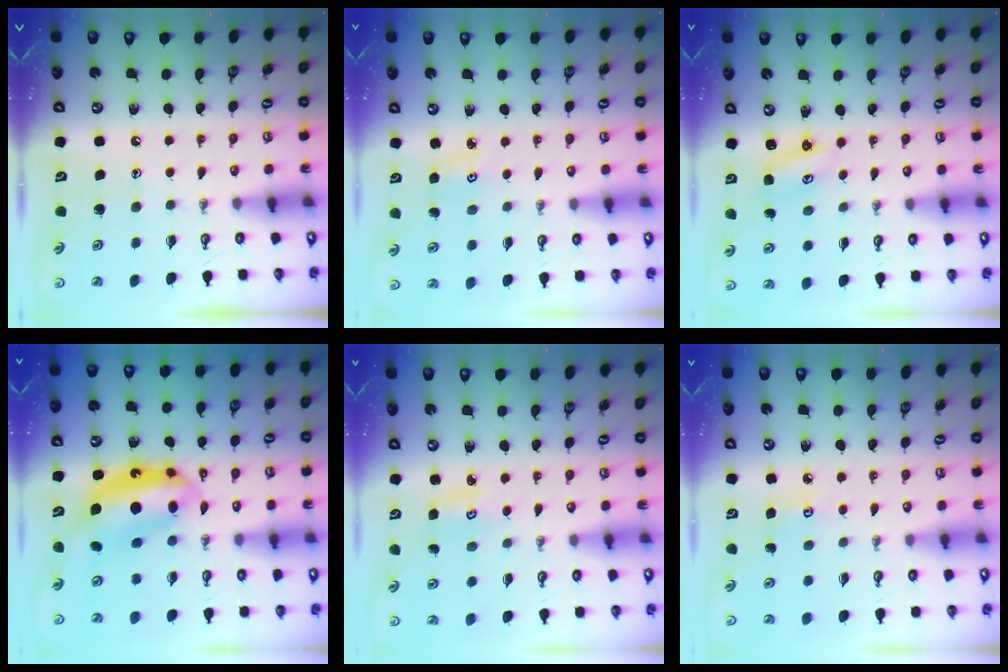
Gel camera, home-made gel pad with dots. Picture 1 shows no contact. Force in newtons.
{"total": 2.7, "press": 2.6, "slide": 0.4}
{"total": 2.9, "press": 2.9, "slide": 0.3}
{"total": 13.6, "press": 13.5, "slide": 1.2}
{"total": 2.6, "press": 2.6, "slide": 0.2}
{"total": 4.4, "press": 4.4, "slide": 0.4}